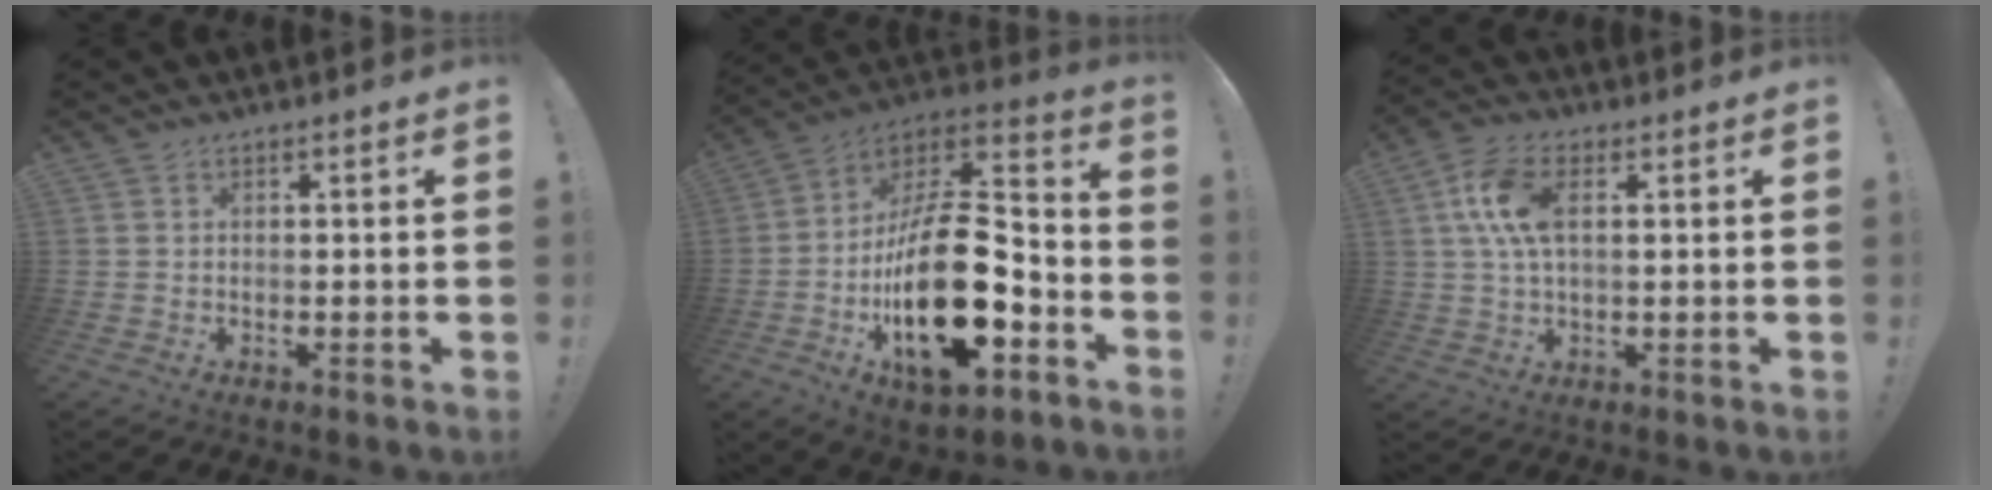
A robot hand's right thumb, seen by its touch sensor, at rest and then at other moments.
{"total": 28.0, "force": [-7.4, 13.3, 23.5], "torque": [-0.421, 0.039, -0.115]}
{"total": 10.6, "force": [2.4, 5.7, 8.6], "torque": [-0.183, 0.003, 0.042]}